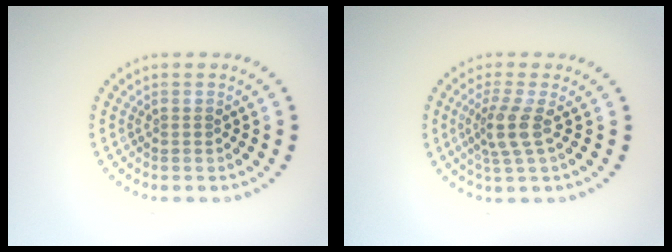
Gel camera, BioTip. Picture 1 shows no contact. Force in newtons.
{"total": 2.8, "press": 2.1, "slide": 1.8}